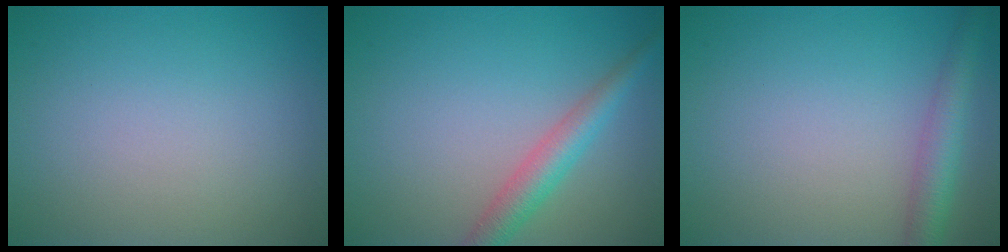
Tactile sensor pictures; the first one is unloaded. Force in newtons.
{"total": 3.2, "press": 3.2, "slide": 0.1}
{"total": 3.2, "press": 3.2, "slide": 0.1}